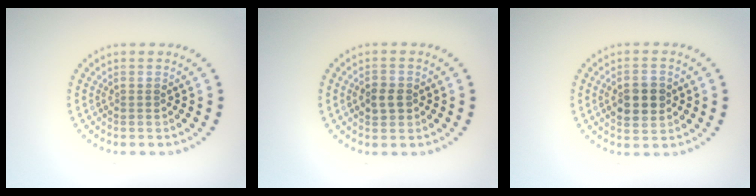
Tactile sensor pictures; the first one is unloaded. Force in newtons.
{"total": 2.1, "press": 2.1, "slide": 0.2}
{"total": 3.8, "press": 3.8, "slide": 0.2}